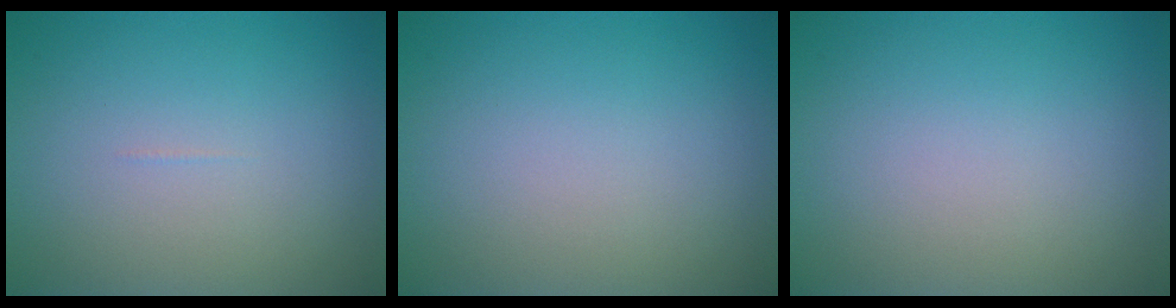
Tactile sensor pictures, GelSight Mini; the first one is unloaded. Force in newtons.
{"total": 0.0}
{"total": 0.0}